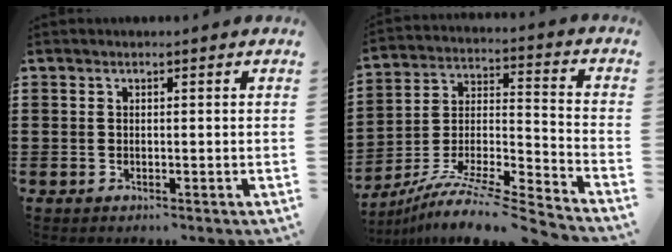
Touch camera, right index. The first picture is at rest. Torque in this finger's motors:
{"motor_torque": [1.07, 1.07, 0.23, 0.11]}